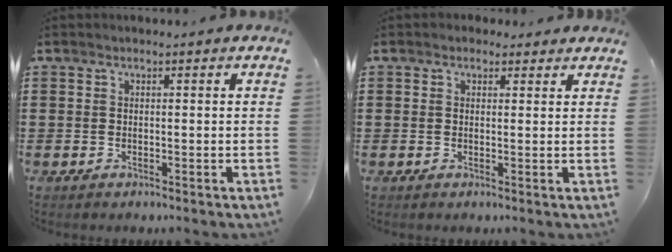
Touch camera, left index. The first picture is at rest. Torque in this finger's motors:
{"motor_torque": [1.24, -0.89, 0.14, 0.02]}